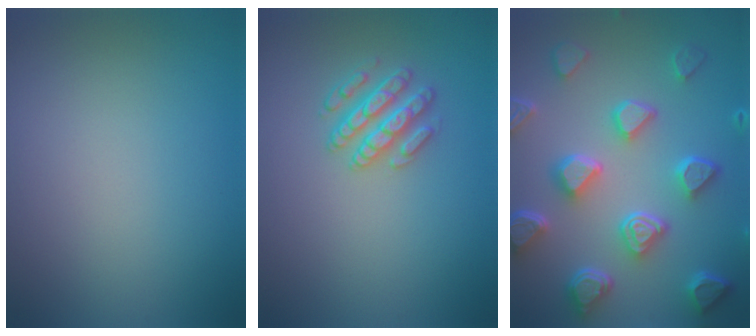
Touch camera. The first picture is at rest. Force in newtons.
{"total": 2.9, "press": 2.9, "slide": 0.7}
{"total": 7.7, "press": 5.9, "slide": 4.9}